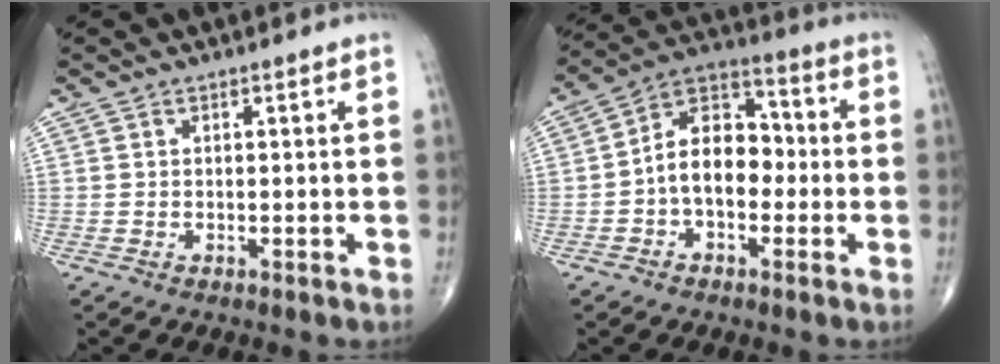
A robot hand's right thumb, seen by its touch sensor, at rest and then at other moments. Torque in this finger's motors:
{"motor_torque": [-0.23, 1.02, 0.45, -0.45, 0.27]}